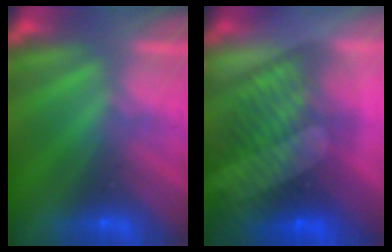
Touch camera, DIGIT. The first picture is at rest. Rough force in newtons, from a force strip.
{"total": 8.3}